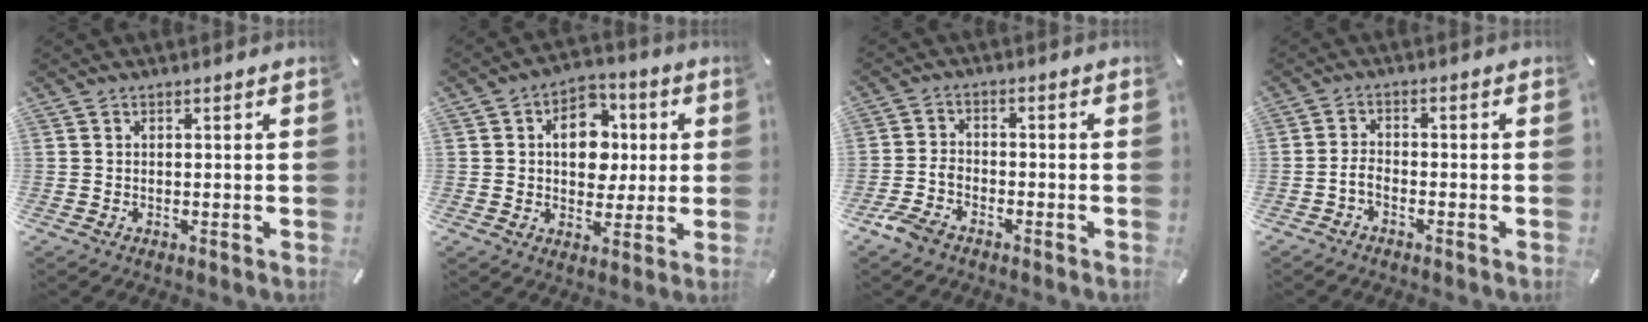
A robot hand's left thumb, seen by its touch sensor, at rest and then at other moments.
{"total": 11.1, "force": [1.3, 8.7, 6.9], "torque": [-0.087, 0.008, 0.021]}
{"total": 4.8, "force": [-3.3, 2.9, 2.0], "torque": [-0.051, 0.015, -0.065]}
{"total": 2.8, "force": [-1.6, 1.3, 1.9], "torque": [-0.048, 0.003, -0.033]}